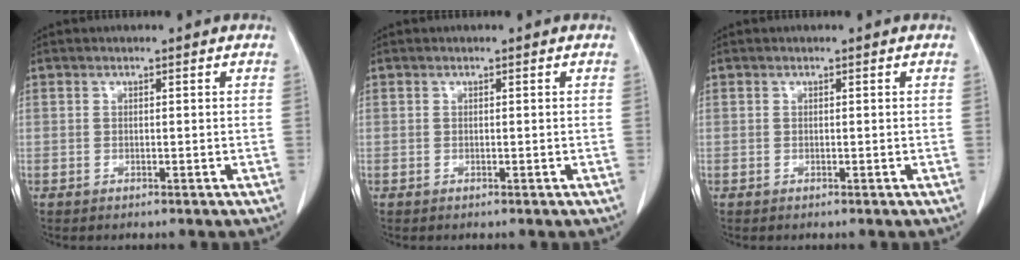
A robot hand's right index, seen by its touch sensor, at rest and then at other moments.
{"total": 0.0}
{"total": 0.0}